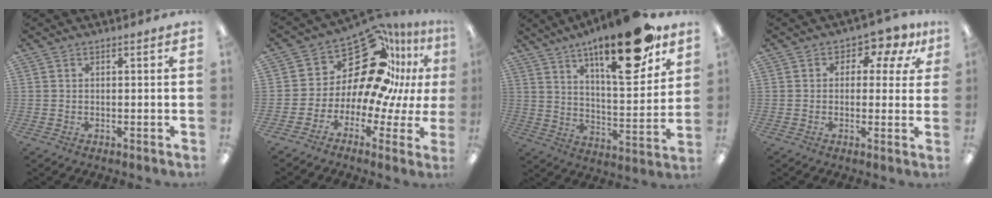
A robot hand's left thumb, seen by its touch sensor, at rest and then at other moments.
{"total": 20.7, "force": [11.4, 11.2, 13.2], "torque": [-0.212, -0.082, 0.202]}
{"total": 21.8, "force": [14.4, 6.9, 14.8], "torque": [-0.221, -0.080, 0.230]}
{"total": 5.2, "force": [2.1, 3.6, 3.2], "torque": [-0.042, -0.007, 0.031]}